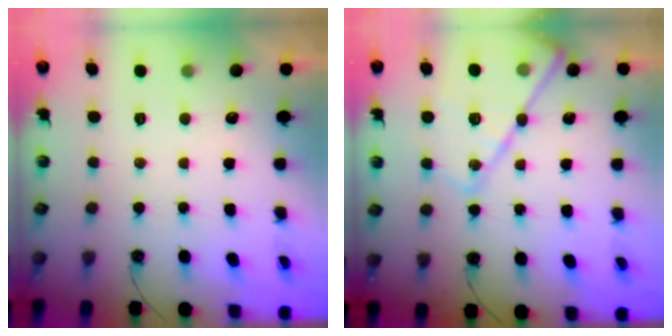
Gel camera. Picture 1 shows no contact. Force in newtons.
{"total": 16.7, "press": 16.7, "slide": 1.3}